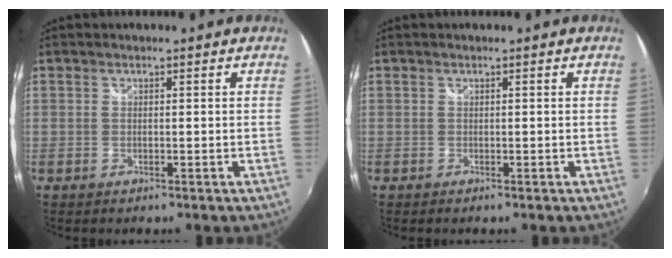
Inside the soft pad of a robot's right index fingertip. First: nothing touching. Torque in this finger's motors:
{"motor_torque": [-0.02, -0.07, 0.01, 0.01]}